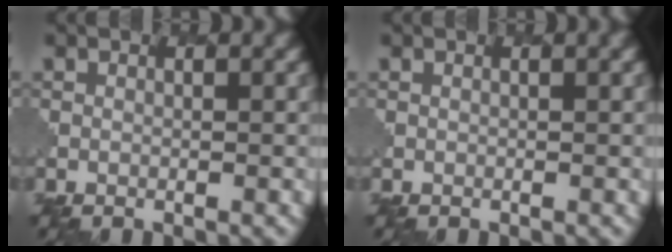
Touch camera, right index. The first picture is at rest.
{"total": 0.7, "force": [0.2, 0.2, 0.6], "torque": [-0.005, 0.000, 0.000]}